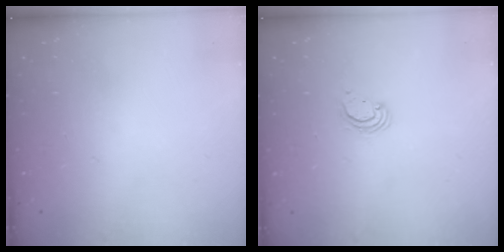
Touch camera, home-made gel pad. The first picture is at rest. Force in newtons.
{"total": 2.8, "press": 2.8, "slide": 0.2}